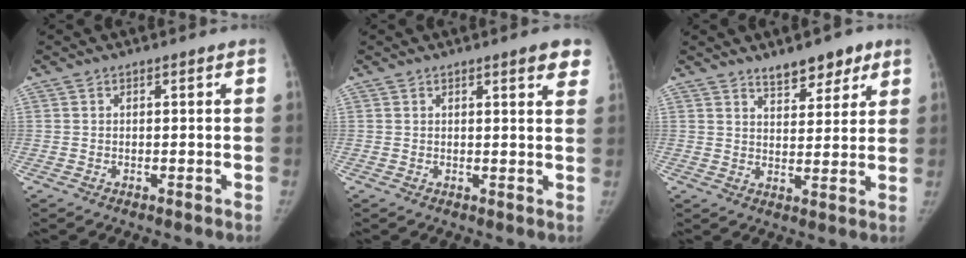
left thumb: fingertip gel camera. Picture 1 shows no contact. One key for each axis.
{"total": 4.9, "fx": 3.2, "fy": 1.1, "fz": 3.6, "tx": -0.024, "ty": -0.009, "tz": 0.033}
{"total": 7.5, "fx": 5.4, "fy": 3.4, "fz": 4.0, "tx": -0.021, "ty": -0.032, "tz": 0.080}